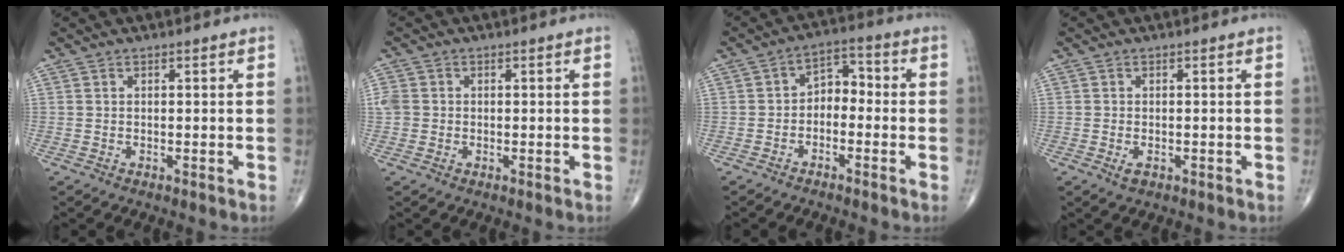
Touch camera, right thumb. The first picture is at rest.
{"total": 3.1, "force": [0.0, 2.8, 1.4], "torque": [-0.027, 0.009, 0.002]}
{"total": 5.3, "force": [-1.4, 3.7, 3.5], "torque": [-0.034, 0.034, -0.039]}
{"total": 1.6, "force": [-0.6, 0.9, 1.2], "torque": [-0.019, 0.000, -0.009]}